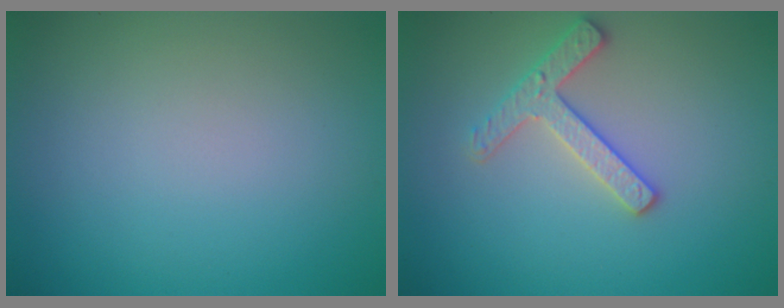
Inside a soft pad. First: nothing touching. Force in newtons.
{"total": 2.6, "press": 2.6, "slide": 0.3}